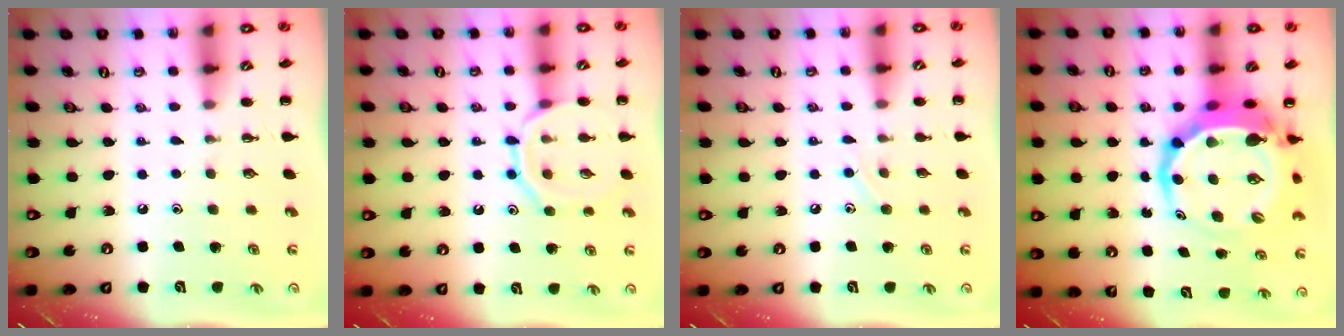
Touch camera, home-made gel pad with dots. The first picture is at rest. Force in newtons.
{"total": 11.4, "press": 11.4, "slide": 0.8}
{"total": 4.3, "press": 4.2, "slide": 1.3}
{"total": 9.3, "press": 9.0, "slide": 2.4}